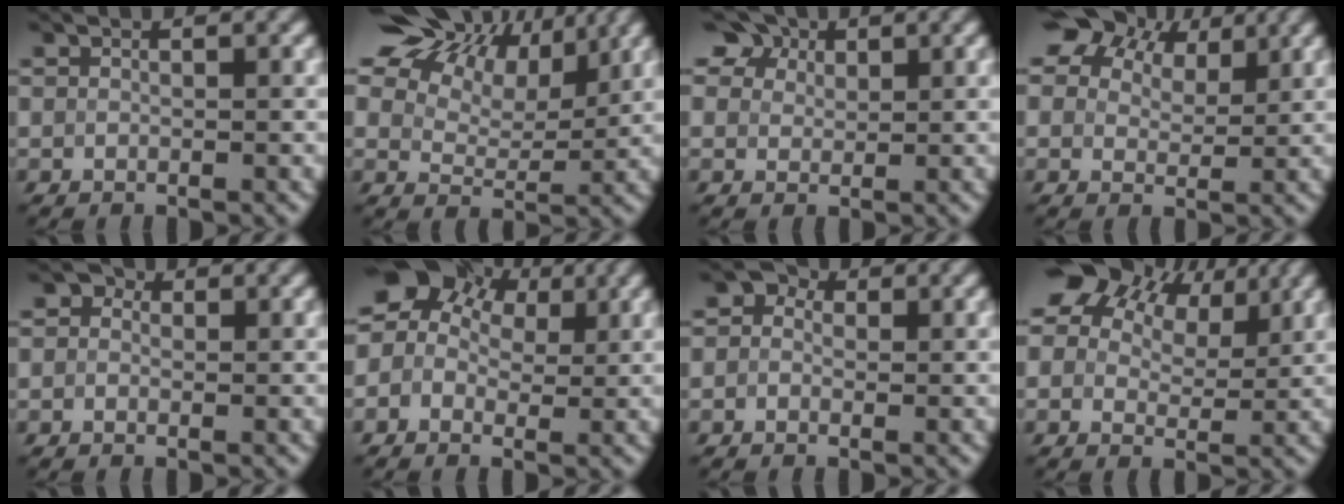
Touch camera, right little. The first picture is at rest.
{"total": 17.4, "force": [9.4, 10.7, 10.0], "torque": [-0.221, 0.043, 0.175]}
{"total": 9.5, "force": [5.0, 6.8, 4.2], "torque": [-0.132, 0.020, 0.081]}
{"total": 13.0, "force": [7.0, 8.4, 7.1], "torque": [-0.175, 0.037, 0.132]}
{"total": 2.5, "force": [1.2, 2.0, 0.9], "torque": [-0.027, 0.016, 0.000]}
{"total": 11.2, "force": [4.7, 8.5, 5.7], "torque": [-0.133, 0.044, 0.045]}
{"total": 2.9, "force": [0.8, 2.6, 0.9], "torque": [-0.026, 0.023, -0.014]}
{"total": 15.9, "force": [8.7, 9.1, 9.8], "torque": [-0.221, 0.055, 0.140]}